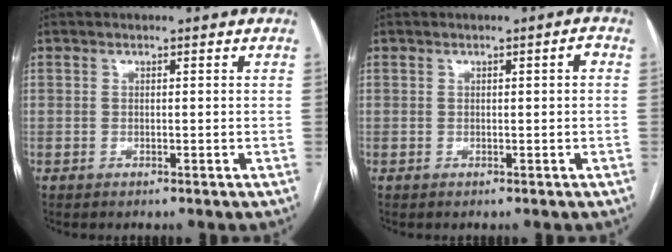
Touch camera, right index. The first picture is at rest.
{"total": 1.4, "force": [0.2, 0.2, 1.3], "torque": [-0.015, 0.005, 0.002]}